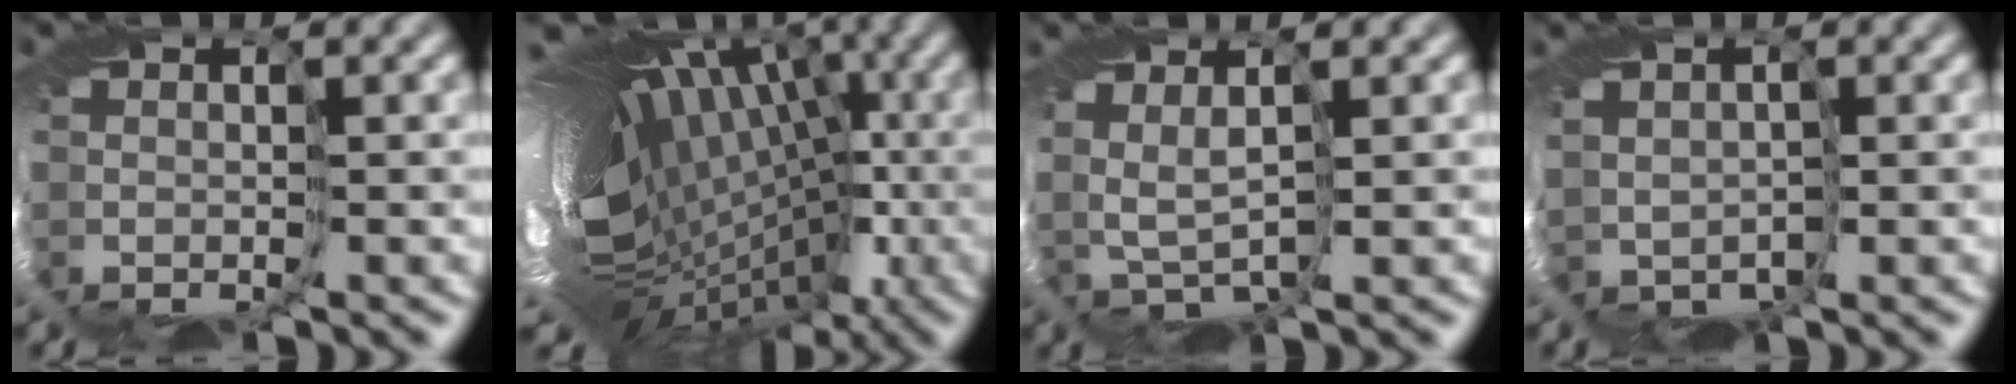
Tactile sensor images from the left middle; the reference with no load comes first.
{"total": 17.4, "force": [-0.1, 10.4, 14.0], "torque": [-0.216, 0.018, 0.016]}
{"total": 1.1, "force": [1.1, 0.2, 0.4], "torque": [-0.024, 0.001, 0.029]}
{"total": 1.3, "force": [0.5, 1.1, -0.3], "torque": [-0.005, 0.004, 0.014]}